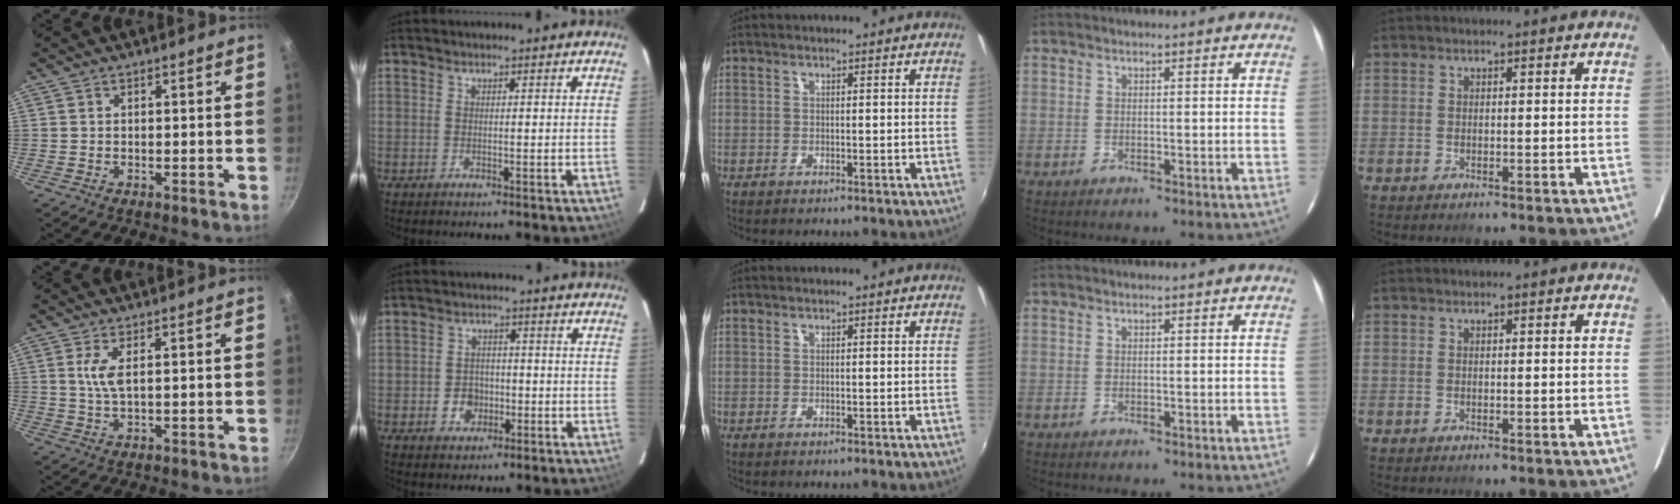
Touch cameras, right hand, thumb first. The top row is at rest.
{"thumb": {"total": 3.9, "force": [1.0, 1.1, 3.6], "torque": [-0.080, -0.004, 0.022]}, "index": {"total": 4.5, "force": [-1.5, 3.9, 1.8], "torque": [-0.041, 0.010, -0.014]}}